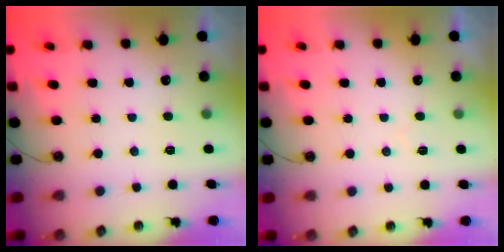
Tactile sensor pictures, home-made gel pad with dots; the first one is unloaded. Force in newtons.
{"total": 4.3, "press": 4.3, "slide": 0.8}